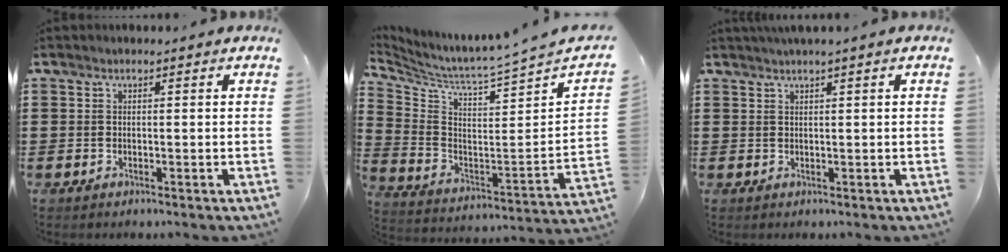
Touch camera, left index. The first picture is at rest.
{"total": 3.3, "force": [2.8, -1.6, 0.6], "torque": [-0.035, -0.066, 0.035]}
{"total": 1.2, "force": [0.9, -0.3, 0.7], "torque": [-0.012, -0.001, 0.017]}